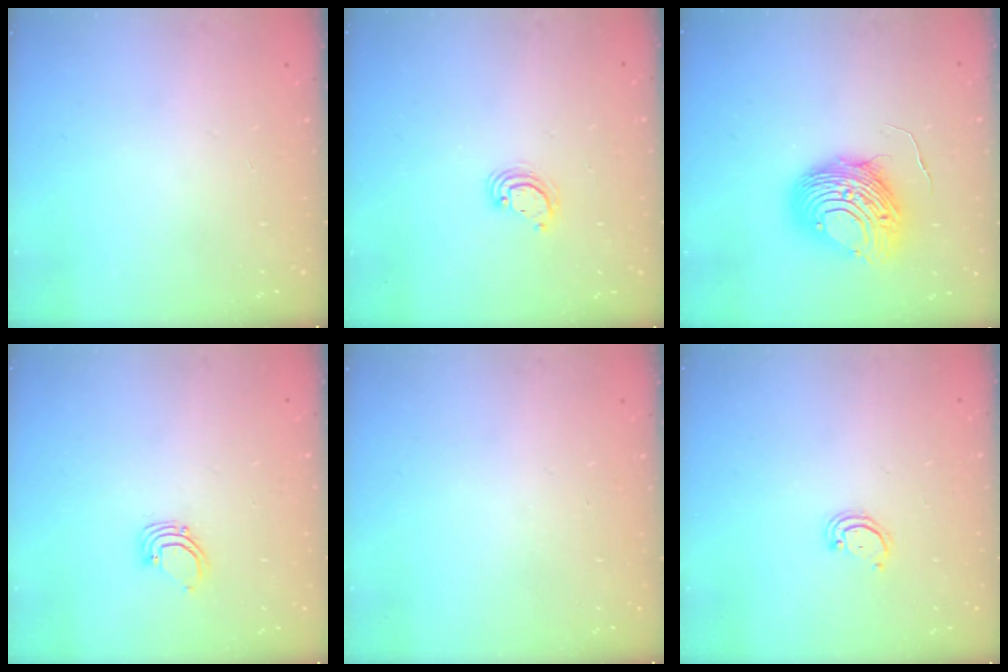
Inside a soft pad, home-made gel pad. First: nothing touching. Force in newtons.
{"total": 3.7, "press": 3.7, "slide": 0.3}
{"total": 12.1, "press": 12.1, "slide": 1.2}
{"total": 3.2, "press": 3.2, "slide": 0.2}
{"total": 0.0}
{"total": 2.4, "press": 2.4, "slide": 0.2}